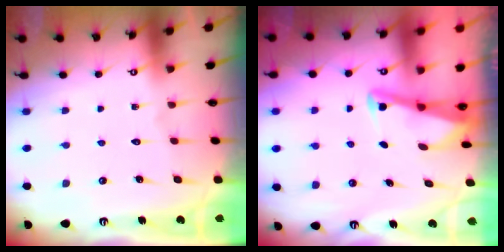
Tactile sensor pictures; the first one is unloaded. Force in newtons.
{"total": 2.8, "press": 2.8, "slide": 0.4}